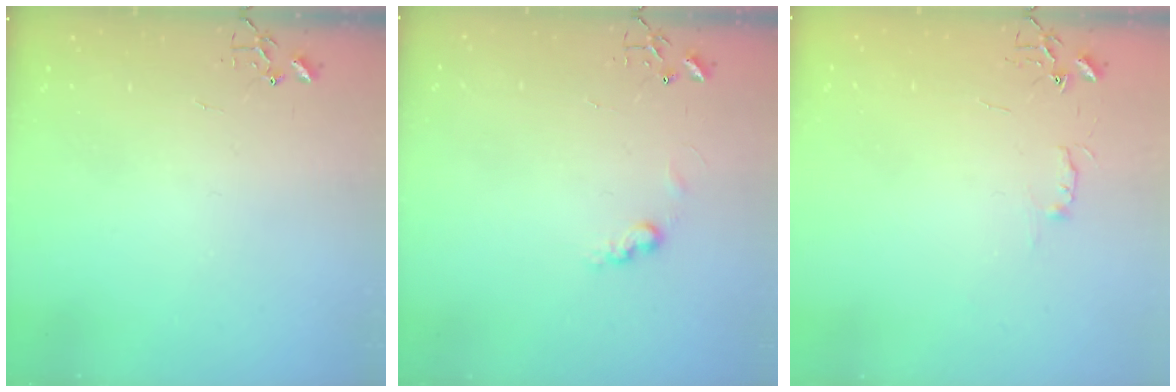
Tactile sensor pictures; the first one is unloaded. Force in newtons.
{"total": 6.4, "press": 6.4, "slide": 0.5}
{"total": 4.4, "press": 4.4, "slide": 0.6}